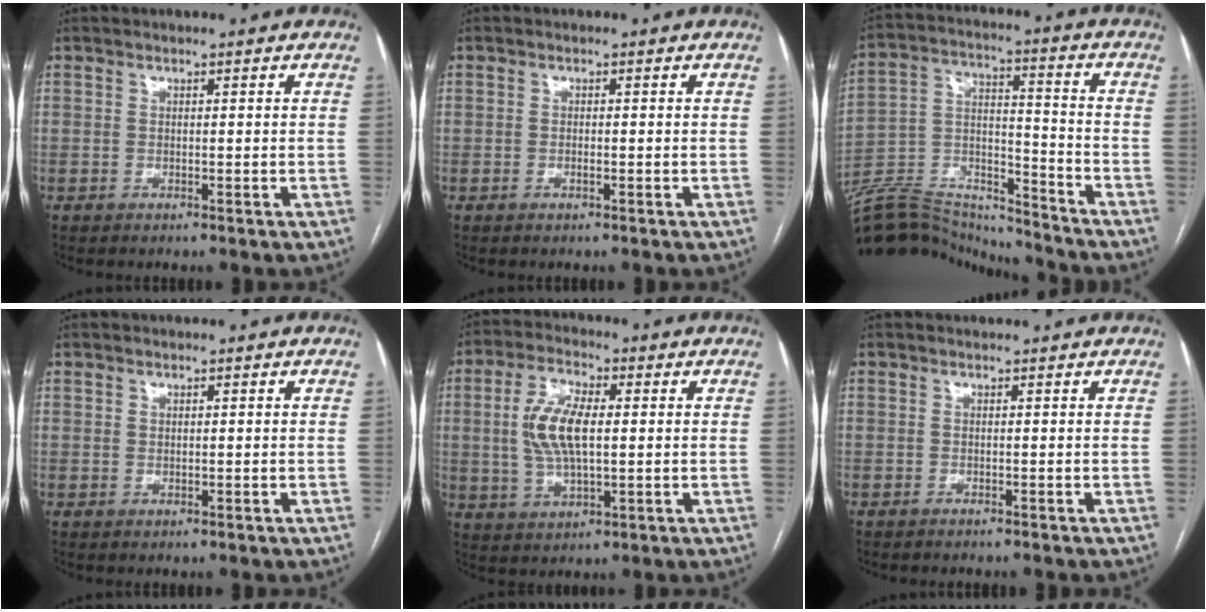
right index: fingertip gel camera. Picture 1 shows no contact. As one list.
[{"total": 0.7, "force": [-0.4, 0.2, 0.6], "torque": [-0.014, 0.000, -0.006]}, {"total": 18.3, "force": [-17.8, 2.1, 3.4], "torque": [-0.068, 0.040, -0.298]}, {"total": 0.0}, {"total": 9.2, "force": [0.9, 3.4, 8.5], "torque": [-0.185, 0.009, 0.019]}, {"total": 0.6, "force": [0.1, 0.3, 0.6], "torque": [-0.020, 0.015, 0.001]}]